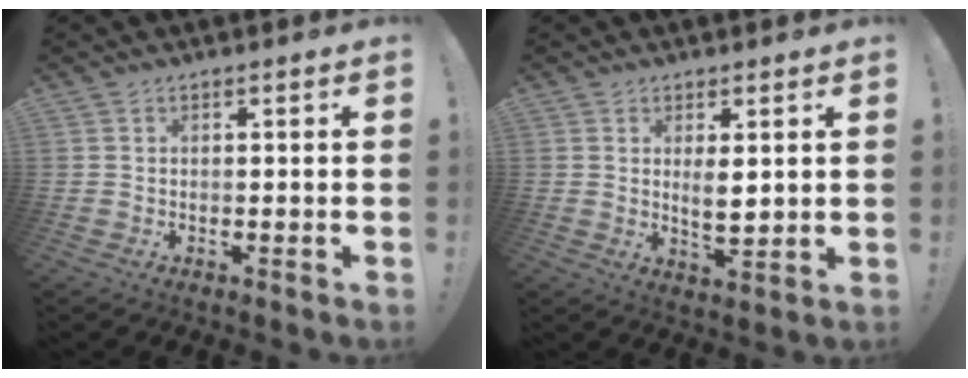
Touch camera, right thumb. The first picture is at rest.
{"total": 5.0, "force": [1.5, 2.2, 4.2], "torque": [-0.064, -0.009, 0.025]}